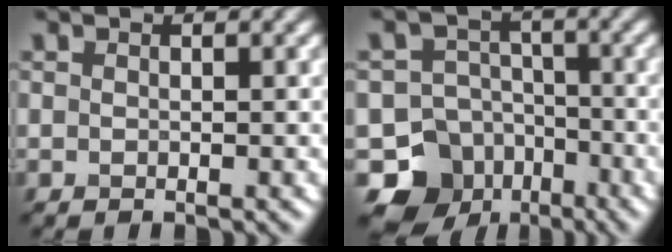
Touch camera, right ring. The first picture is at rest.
{"total": 11.4, "force": [-6.8, 9.0, 2.0], "torque": [-0.030, -0.025, -0.125]}